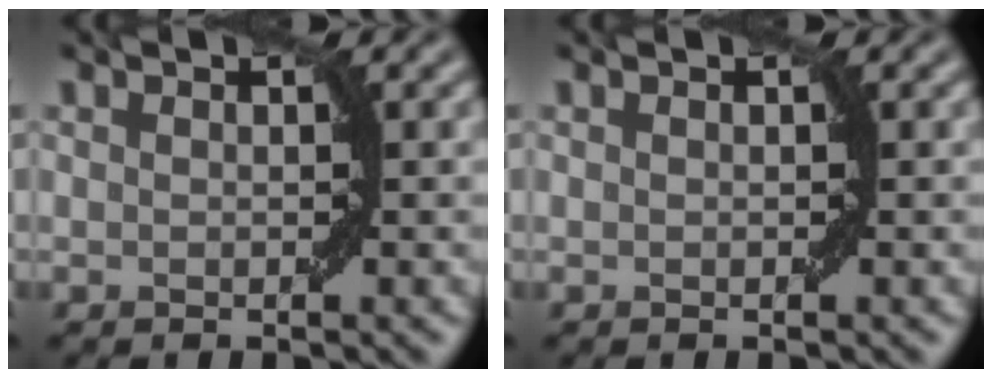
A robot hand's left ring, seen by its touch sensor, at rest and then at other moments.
{"total": 0.0}